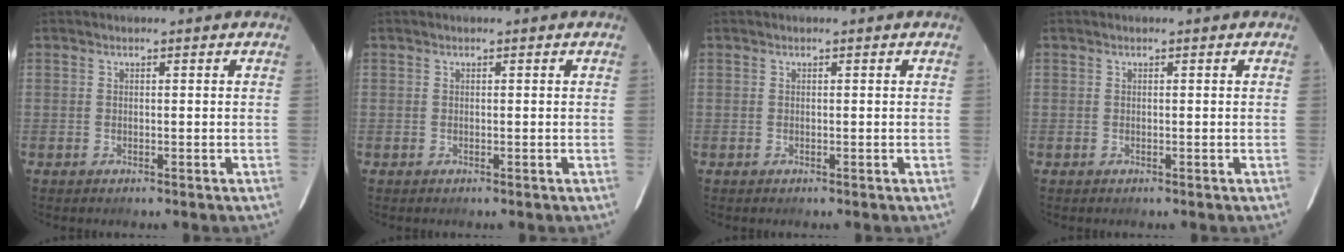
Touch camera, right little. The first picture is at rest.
{"total": 0.0}
{"total": 0.0}
{"total": 0.0}